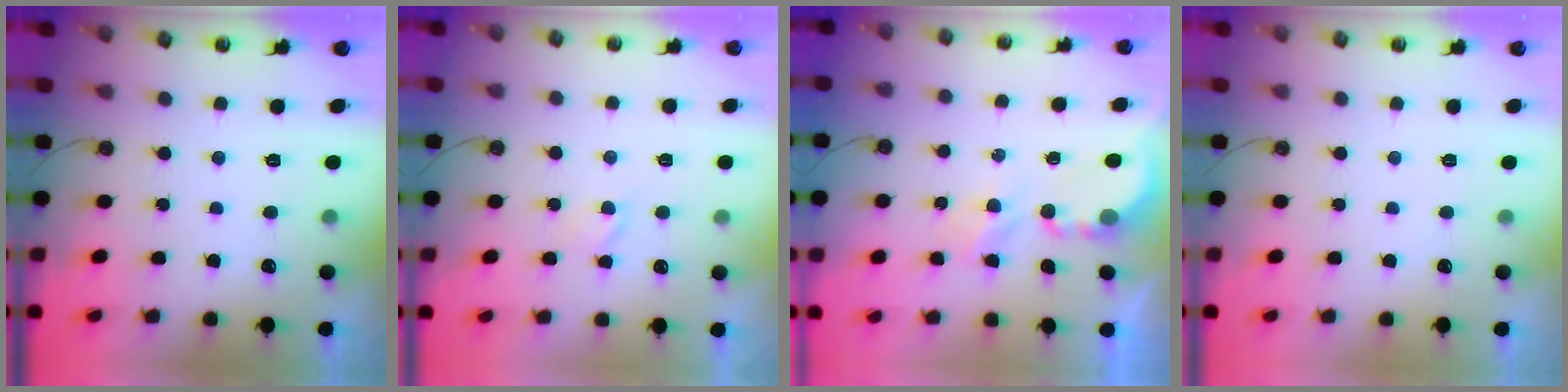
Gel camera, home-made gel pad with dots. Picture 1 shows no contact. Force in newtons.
{"total": 1.4, "press": 1.4, "slide": 0.2}
{"total": 4.0, "press": 4.0, "slide": 0.3}
{"total": 0.0}